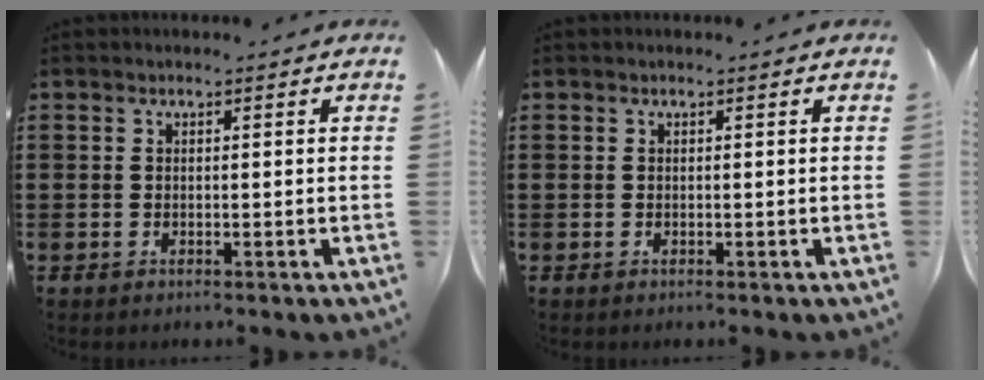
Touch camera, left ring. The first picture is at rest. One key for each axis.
{"total": 0.0}